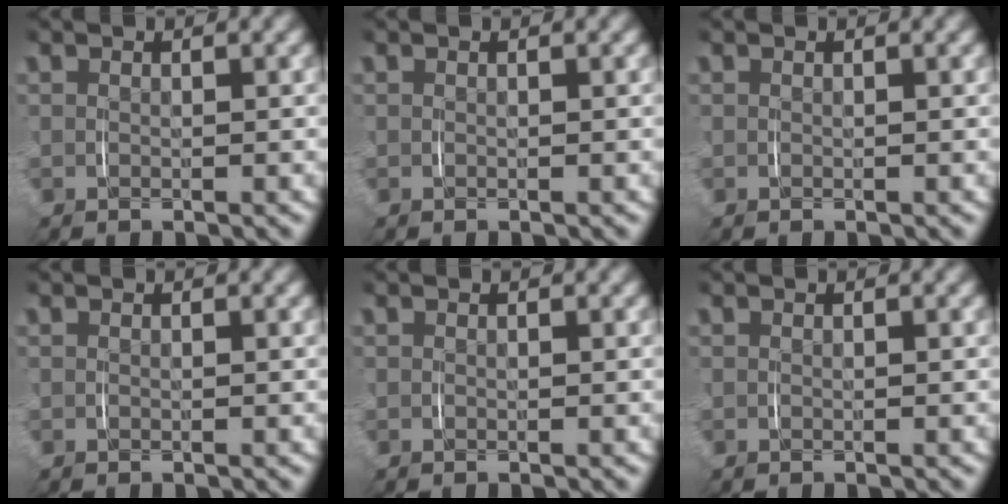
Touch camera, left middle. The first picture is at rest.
{"total": 0.0}
{"total": 0.0}
{"total": 0.0}
{"total": 0.0}
{"total": 0.0}